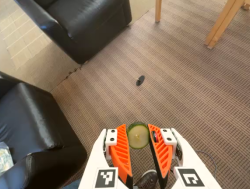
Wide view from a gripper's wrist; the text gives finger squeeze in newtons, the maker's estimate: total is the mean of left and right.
{"total": 9.4, "left": 9.5, "right": 9.4}